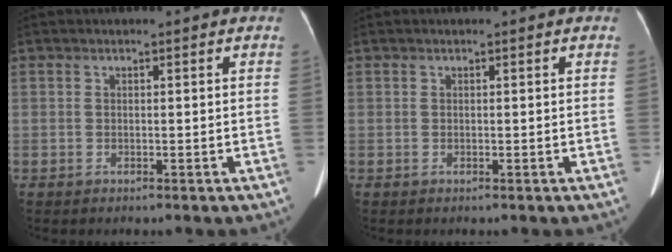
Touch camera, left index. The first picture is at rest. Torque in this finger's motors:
{"motor_torque": [0.03, 0.03, 0.00, 0.00]}